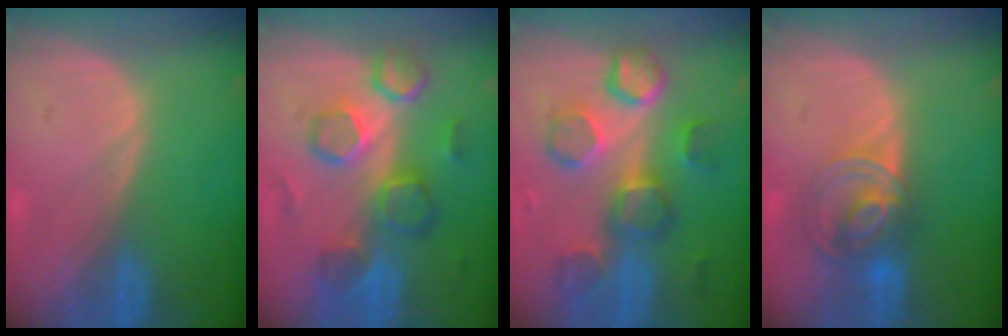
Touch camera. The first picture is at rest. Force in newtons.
{"total": 9.4, "press": 8.8, "slide": 3.4}
{"total": 9.0, "press": 9.0, "slide": 0.3}
{"total": 7.4, "press": 6.2, "slide": 4.2}